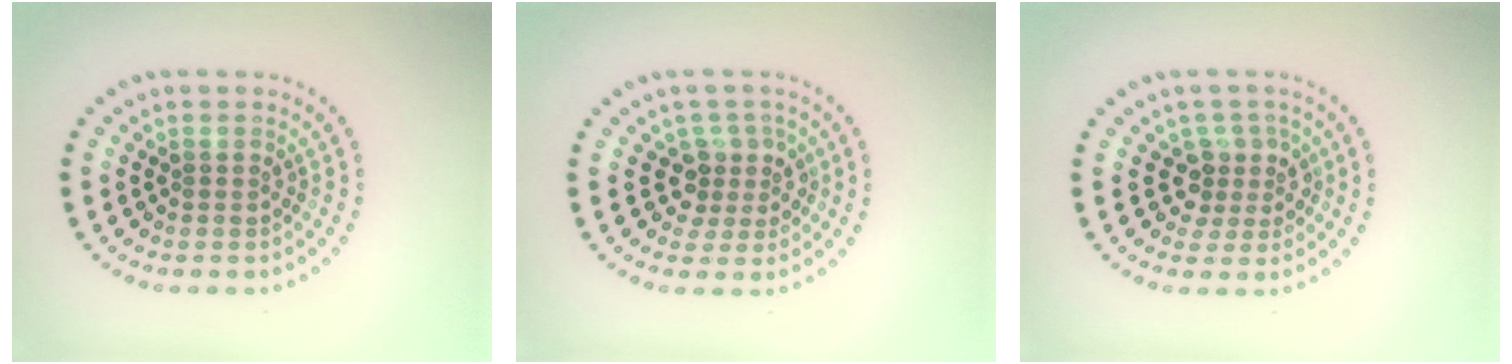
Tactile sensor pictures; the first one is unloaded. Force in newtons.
{"total": 2.6, "press": 1.9, "slide": 1.7}
{"total": 2.6, "press": 1.9, "slide": 1.7}